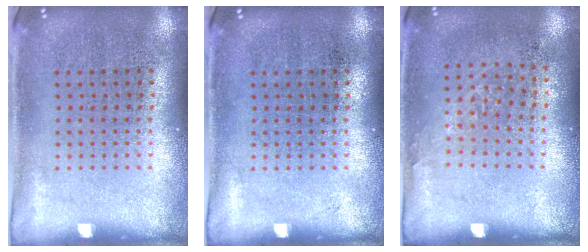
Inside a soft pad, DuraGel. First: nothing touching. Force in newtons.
{"total": 0.0}
{"total": 0.8, "press": 0.6, "slide": 0.6}